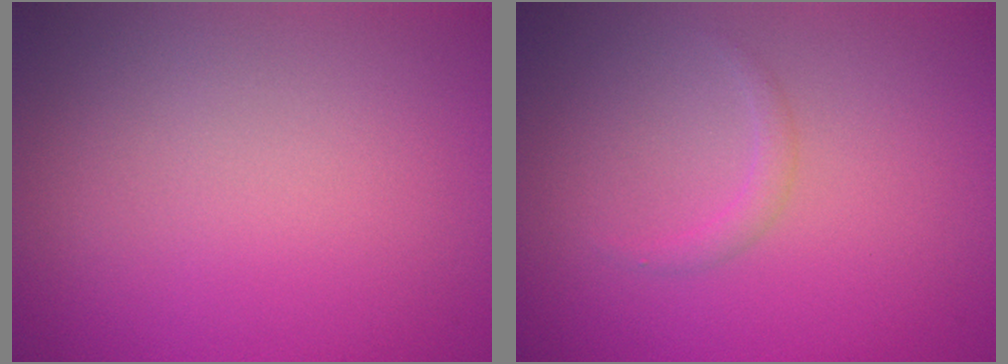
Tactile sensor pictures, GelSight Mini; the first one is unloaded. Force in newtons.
{"total": 0.9, "press": 0.9, "slide": 0.1}